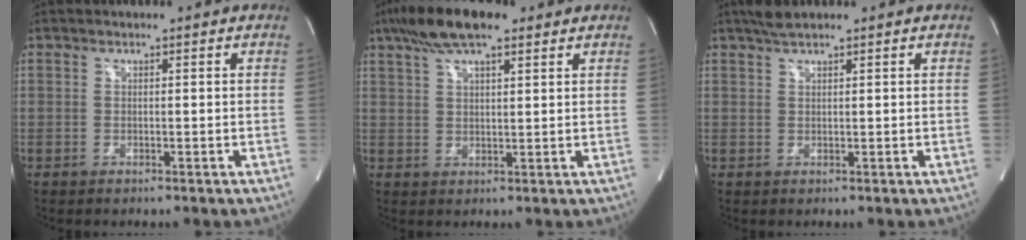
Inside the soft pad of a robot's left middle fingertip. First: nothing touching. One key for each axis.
{"total": 9.7, "fx": 6.6, "fy": 2.6, "fz": 6.7, "tx": -0.127, "ty": 0.025, "tz": 0.113}
{"total": 2.3, "fx": 2.0, "fy": 0.2, "fz": 1.2, "tx": -0.028, "ty": 0.010, "tz": 0.038}